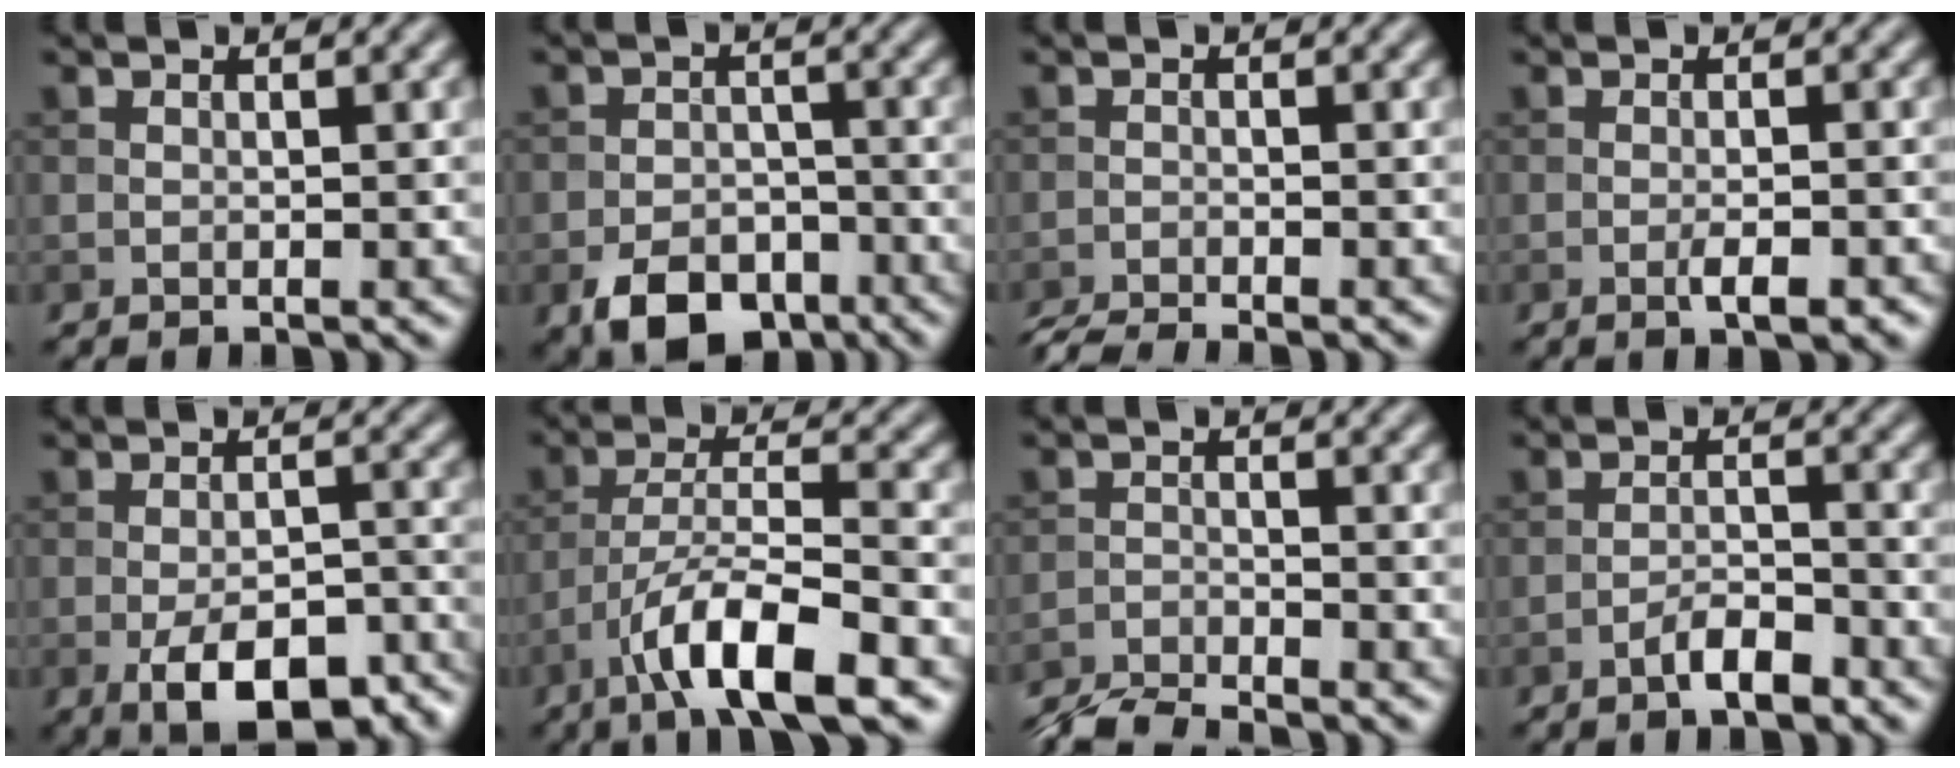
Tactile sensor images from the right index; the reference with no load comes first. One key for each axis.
{"total": 6.6, "fx": -3.9, "fy": 3.9, "fz": 3.5, "tx": -0.057, "ty": -0.008, "tz": -0.069}
{"total": 4.2, "fx": -3.7, "fy": 0.4, "fz": 1.9, "tx": -0.039, "ty": -0.019, "tz": -0.072}
{"total": 2.3, "fx": -1.2, "fy": 0.5, "fz": 1.9, "tx": -0.033, "ty": 0.000, "tz": -0.021}
{"total": 8.9, "fx": -4.8, "fy": 3.8, "fz": 6.5, "tx": -0.100, "ty": -0.009, "tz": -0.068}
{"total": 8.8, "fx": -5.2, "fy": 2.2, "fz": 6.8, "tx": -0.115, "ty": 0.006, "tz": -0.096}
{"total": 4.0, "fx": -3.9, "fy": 0.4, "fz": 0.8, "tx": -0.021, "ty": -0.009, "tz": -0.079}
{"total": 2.8, "fx": -1.9, "fy": 0.8, "fz": 1.8, "tx": -0.030, "ty": 0.007, "tz": -0.037}